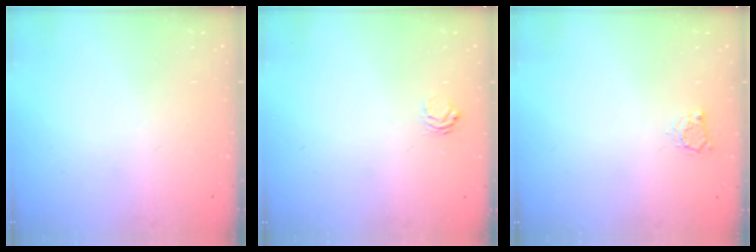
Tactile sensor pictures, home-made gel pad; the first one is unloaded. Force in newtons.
{"total": 2.5, "press": 2.5, "slide": 0.2}
{"total": 2.9, "press": 2.9, "slide": 0.4}